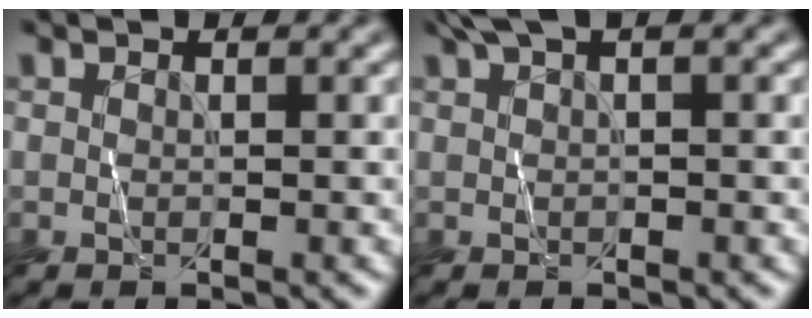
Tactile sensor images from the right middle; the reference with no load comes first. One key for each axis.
{"total": 2.4, "fx": 1.4, "fy": 0.5, "fz": 1.9, "tx": -0.033, "ty": 0.004, "tz": 0.025}